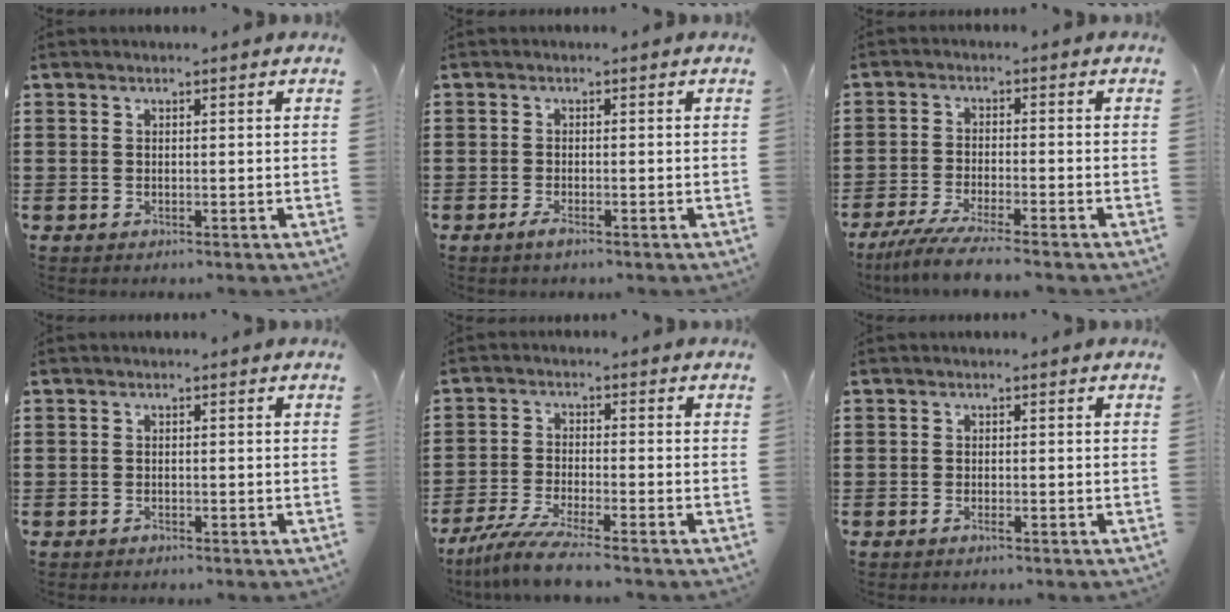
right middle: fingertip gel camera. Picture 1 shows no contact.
{"total": 1.4, "force": [-0.8, 0.3, 1.2], "torque": [-0.028, -0.004, -0.017]}
{"total": 5.2, "force": [-4.6, -0.2, 2.5], "torque": [-0.062, -0.020, -0.090]}
{"total": 0.6, "force": [-0.5, 0.2, 0.2], "torque": [-0.005, -0.001, -0.010]}
{"total": 5.9, "force": [-5.0, -0.3, 3.0], "torque": [-0.077, -0.022, -0.101]}
{"total": 0.9, "force": [-0.5, 0.2, 0.7], "torque": [-0.014, -0.005, -0.008]}